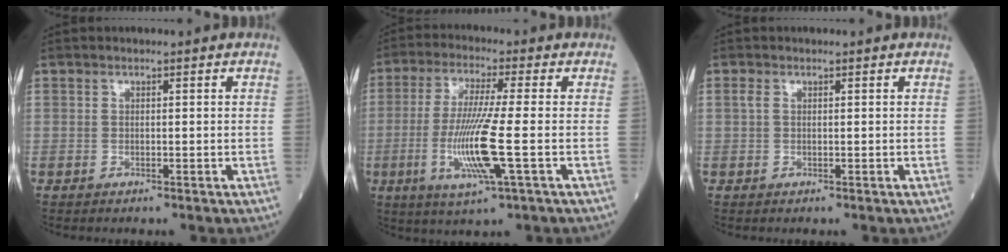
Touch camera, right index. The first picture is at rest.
{"total": 11.0, "force": [-2.5, -0.3, 10.7], "torque": [-0.222, -0.019, -0.052]}
{"total": 0.7, "force": [0.3, 0.4, 0.6], "torque": [-0.018, 0.009, 0.005]}